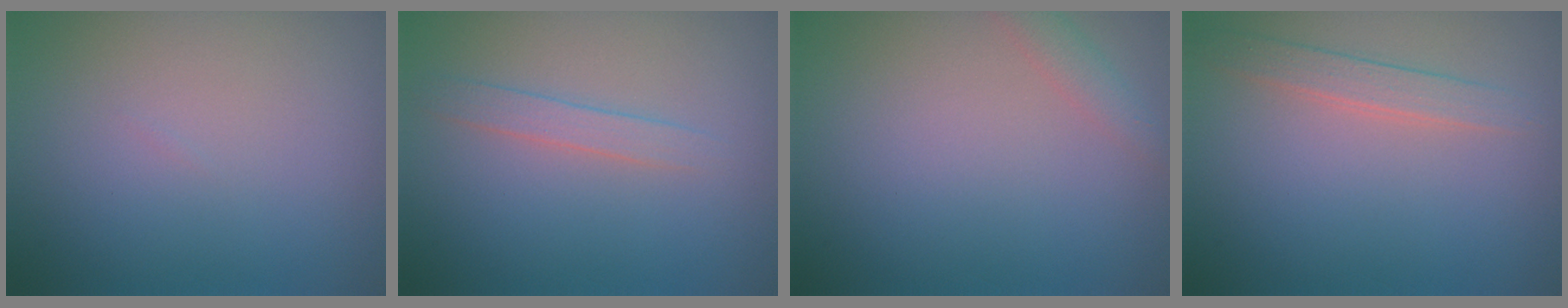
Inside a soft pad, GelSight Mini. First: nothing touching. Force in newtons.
{"total": 1.6, "press": 1.6, "slide": 0.0}
{"total": 1.5, "press": 1.5, "slide": 0.1}
{"total": 1.8, "press": 1.8, "slide": 0.1}